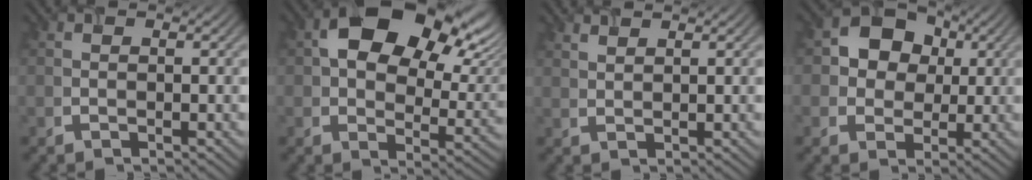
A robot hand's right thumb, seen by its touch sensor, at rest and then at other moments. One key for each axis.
{"total": 15.4, "fx": 6.8, "fy": 9.4, "fz": 10.2, "tx": -0.157, "ty": -0.005, "tz": 0.127}
{"total": 1.7, "fx": 1.5, "fy": 0.4, "fz": 0.8, "tx": -0.009, "ty": -0.001, "tz": 0.031}
{"total": 6.1, "fx": 1.1, "fy": 5.5, "fz": 2.4, "tx": -0.056, "ty": 0.009, "tz": 0.006}